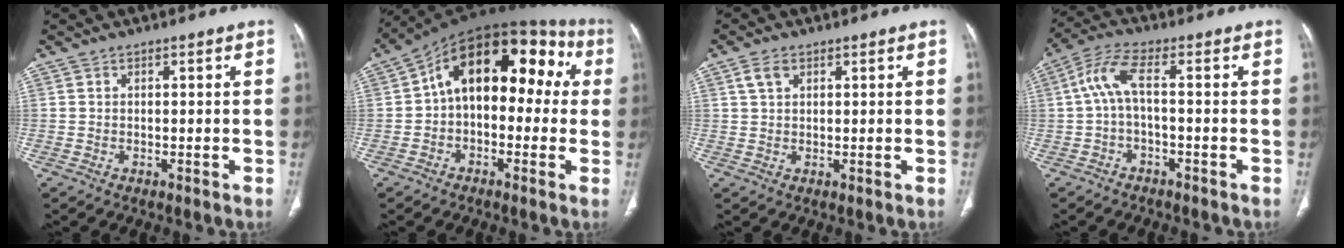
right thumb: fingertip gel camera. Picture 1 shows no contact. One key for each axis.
{"total": 17.7, "fx": 2.0, "fy": 10.7, "fz": 14.0, "tx": -0.156, "ty": 0.062, "tz": 0.016}
{"total": 2.8, "fx": 1.4, "fy": 1.7, "fz": 1.7, "tx": -0.032, "ty": 0.003, "tz": 0.031}
{"total": 6.0, "fx": -0.7, "fy": 1.6, "fz": 5.7, "tx": -0.139, "ty": 0.034, "tz": -0.017}